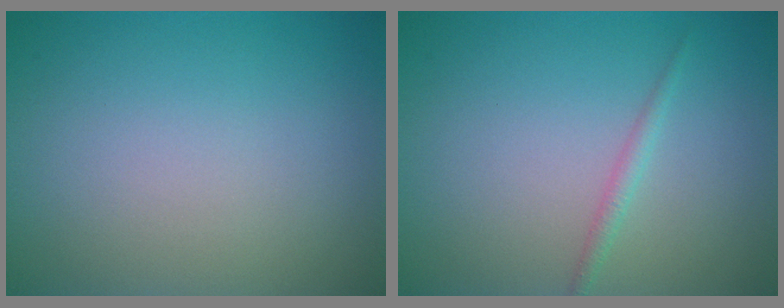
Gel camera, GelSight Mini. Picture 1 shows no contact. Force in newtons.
{"total": 1.1, "press": 1.1, "slide": 0.0}